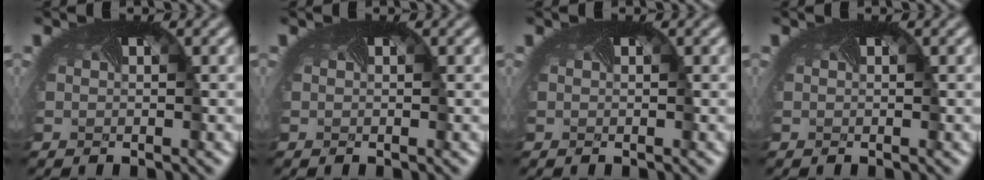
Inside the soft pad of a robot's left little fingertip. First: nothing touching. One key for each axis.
{"total": 0.0}
{"total": 0.0}
{"total": 0.0}